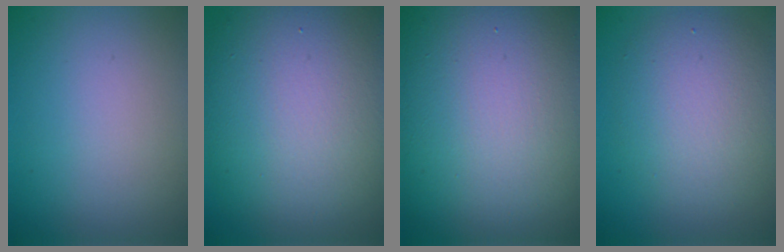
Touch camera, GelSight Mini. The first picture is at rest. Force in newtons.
{"total": 13.8, "press": 13.8, "slide": 0.7}
{"total": 20.5, "press": 20.5, "slide": 1.3}
{"total": 5.6, "press": 5.6, "slide": 0.3}